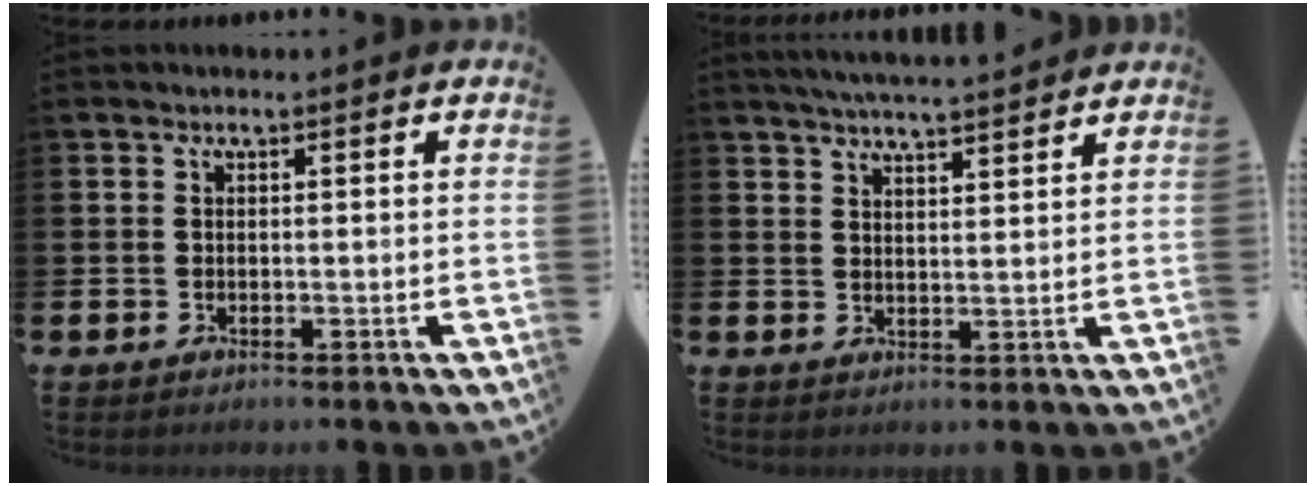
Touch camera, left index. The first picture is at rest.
{"total": 4.5, "force": [4.5, -0.3, 0.7], "torque": [-0.024, -0.020, 0.080]}